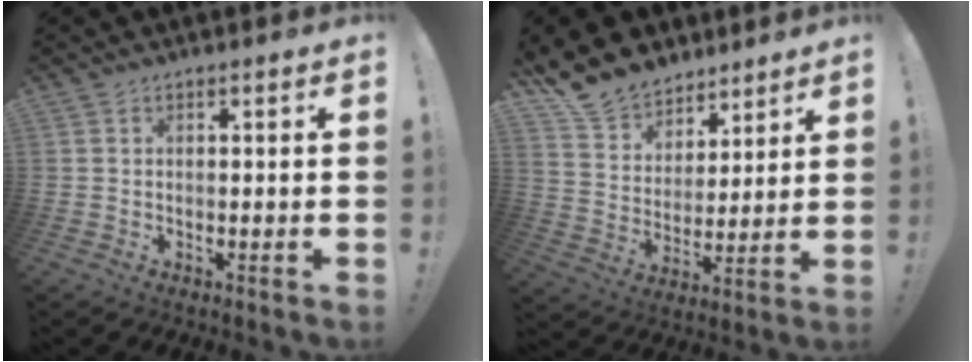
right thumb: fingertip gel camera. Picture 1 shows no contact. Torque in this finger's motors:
{"motor_torque": [0.01, 0.21, 0.18, 0.18, 0.00]}